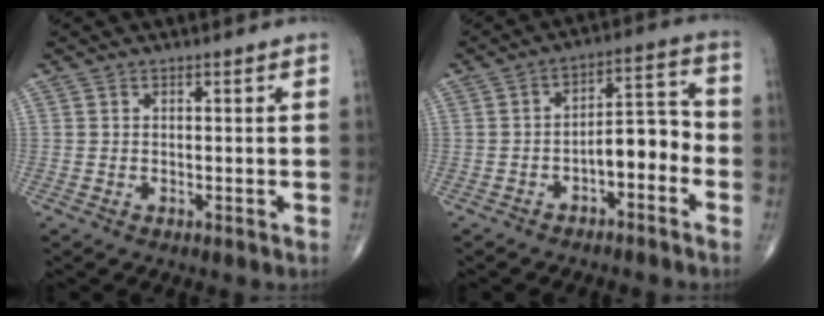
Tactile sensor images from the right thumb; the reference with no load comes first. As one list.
[{"total": 8.1, "force": [-3.1, 3.9, 6.5], "torque": [-0.078, 0.047, -0.052]}]